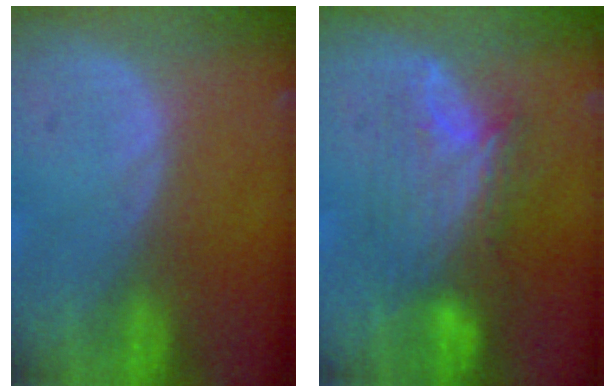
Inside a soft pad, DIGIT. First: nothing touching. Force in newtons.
{"total": 7.7, "press": 7.3, "slide": 2.5}